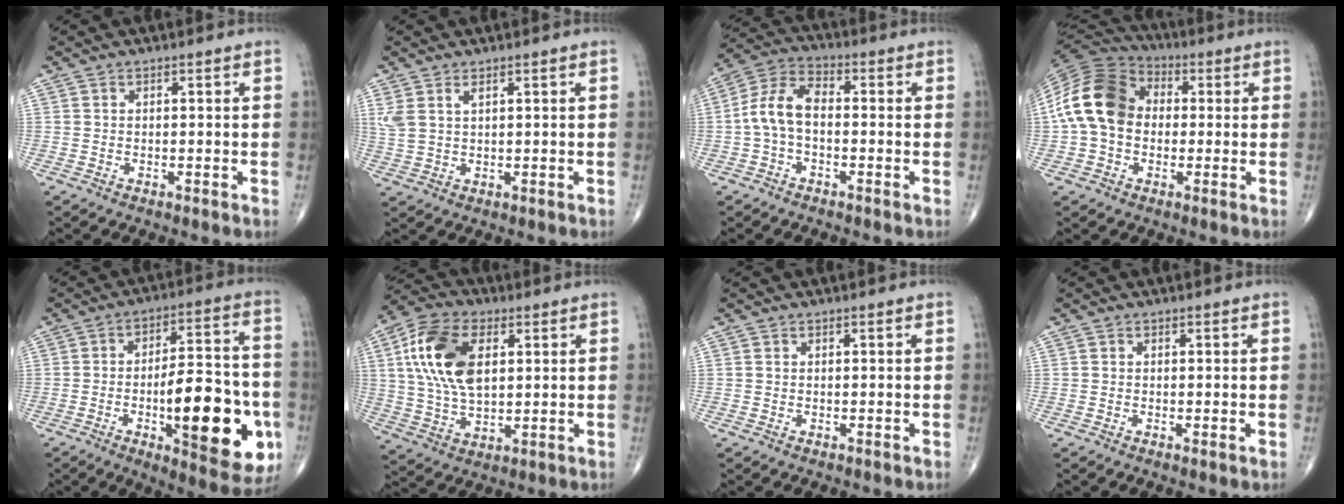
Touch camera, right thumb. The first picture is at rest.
{"total": 3.4, "force": [1.8, 1.5, 2.5], "torque": [-0.063, 0.003, 0.046]}
{"total": 8.2, "force": [-1.0, 4.7, 6.7], "torque": [-0.132, 0.031, -0.030]}
{"total": 15.0, "force": [0.3, 11.4, 9.8], "torque": [-0.184, 0.035, -0.006]}
{"total": 22.8, "force": [-6.0, 8.2, 20.4], "torque": [-0.254, 0.018, -0.070]}
{"total": 15.7, "force": [3.9, 9.0, 12.3], "torque": [-0.232, 0.001, 0.072]}
{"total": 0.0}
{"total": 0.6, "force": [-0.1, 0.1, 0.6], "torque": [-0.015, -0.004, -0.003]}